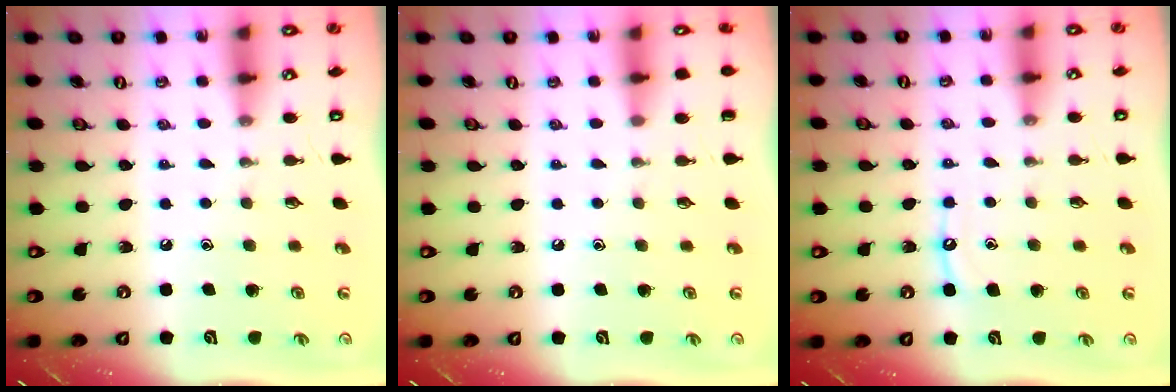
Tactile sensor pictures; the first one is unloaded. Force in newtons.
{"total": 0.0}
{"total": 5.9, "press": 5.9, "slide": 0.6}